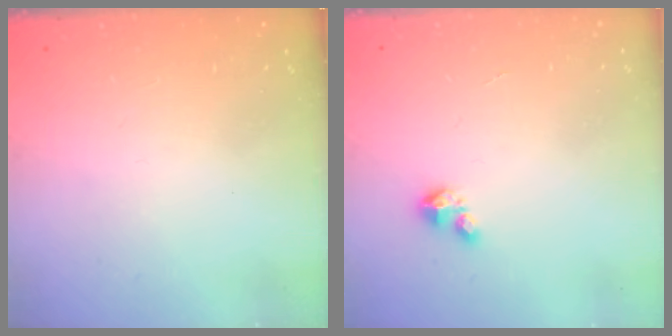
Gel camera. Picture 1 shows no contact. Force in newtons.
{"total": 1.9, "press": 1.9, "slide": 0.1}